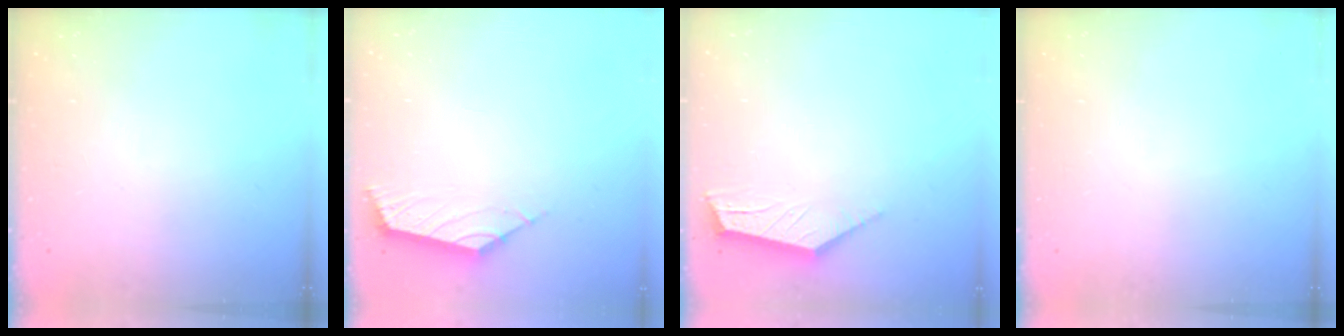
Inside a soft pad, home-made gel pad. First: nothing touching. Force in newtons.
{"total": 2.8, "press": 2.8, "slide": 0.7}
{"total": 3.9, "press": 3.9, "slide": 0.6}
{"total": 0.0}